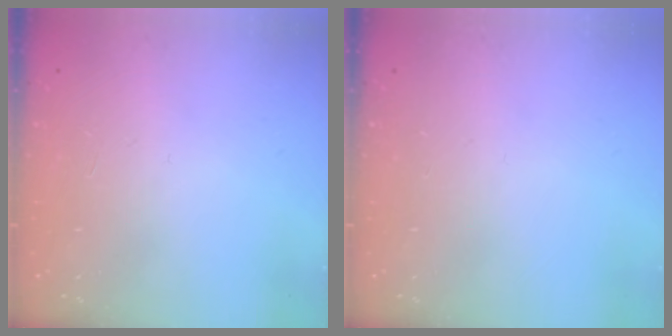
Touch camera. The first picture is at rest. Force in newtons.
{"total": 0.0}